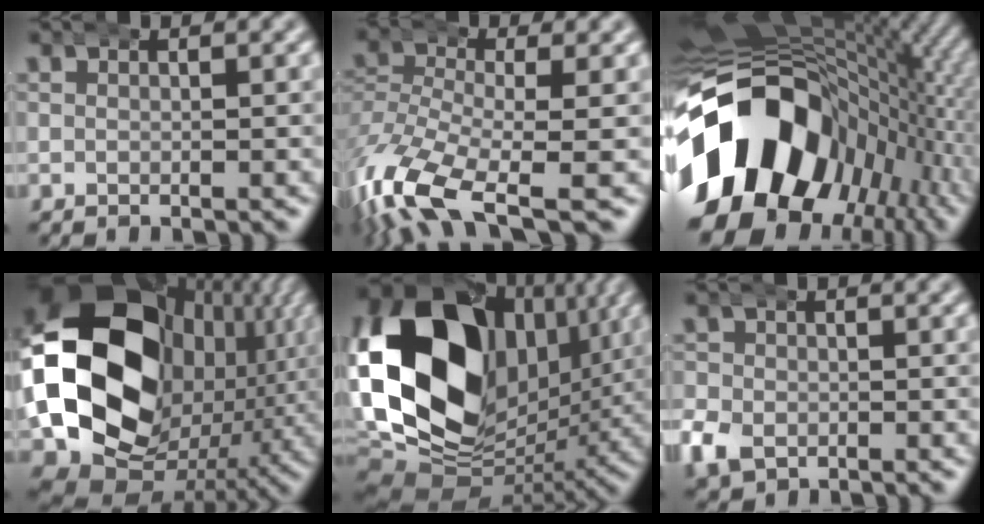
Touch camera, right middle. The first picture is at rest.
{"total": 9.0, "force": [-5.3, 4.2, 5.9], "torque": [-0.156, -0.055, -0.063]}
{"total": 27.3, "force": [-2.8, 18.9, 19.5], "torque": [-0.309, -0.025, -0.040]}
{"total": 29.3, "force": [1.4, 20.4, 21.0], "torque": [-0.352, -0.040, 0.035]}
{"total": 27.2, "force": [2.8, 18.9, 19.4], "torque": [-0.316, -0.020, 0.058]}
{"total": 3.5, "force": [-1.3, 2.9, 1.3], "torque": [-0.040, -0.015, -0.019]}